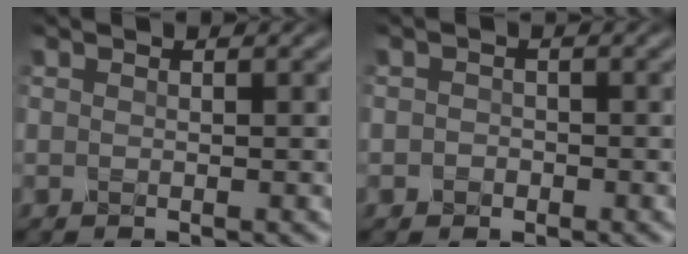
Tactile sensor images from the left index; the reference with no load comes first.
{"total": 0.9, "force": [-0.4, 0.8, 0.2], "torque": [-0.001, -0.003, -0.009]}